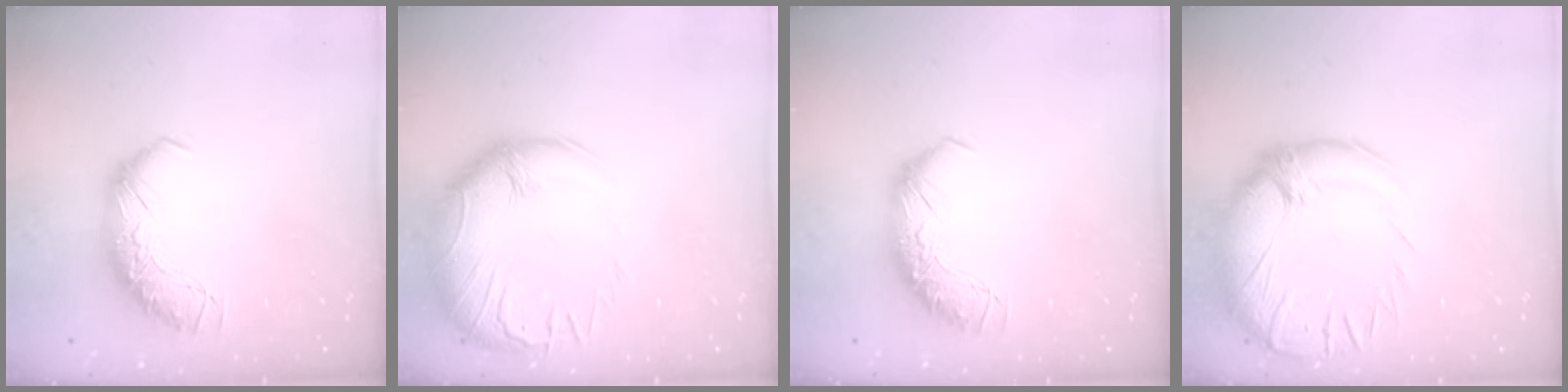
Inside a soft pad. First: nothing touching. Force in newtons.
{"total": 4.6, "press": 2.5, "slide": 3.9}
{"total": 0.0}
{"total": 7.5, "press": 5.9, "slide": 4.6}